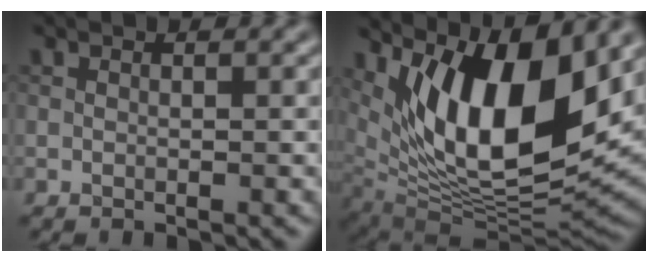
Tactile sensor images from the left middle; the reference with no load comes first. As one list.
[{"total": 13.3, "force": [5.1, 5.3, 11.1], "torque": [-0.190, -0.010, 0.092]}]